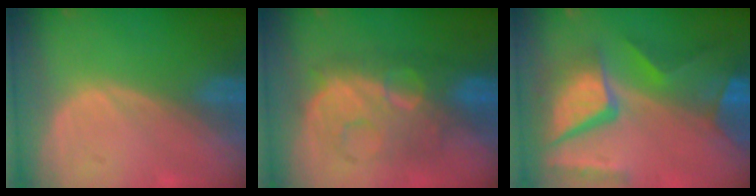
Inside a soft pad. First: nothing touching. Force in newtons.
{"total": 8.8, "press": 8.8, "slide": 0.4}
{"total": 11.9, "press": 9.8, "slide": 6.8}